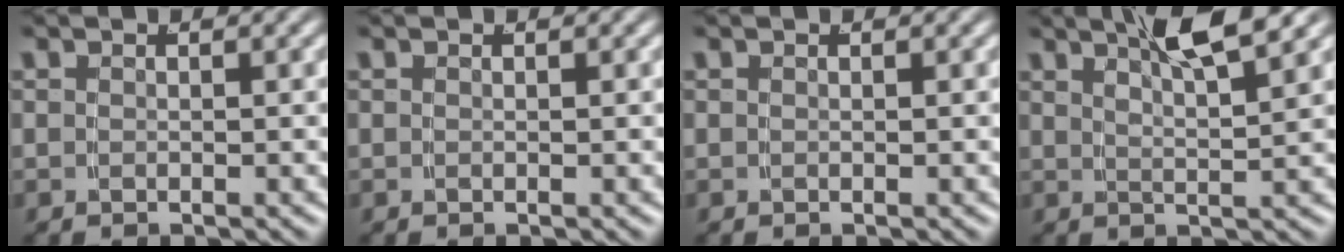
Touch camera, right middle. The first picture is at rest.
{"total": 0.0}
{"total": 0.0}
{"total": 5.4, "force": [3.9, 0.5, 3.7], "torque": [-0.052, 0.017, 0.061]}